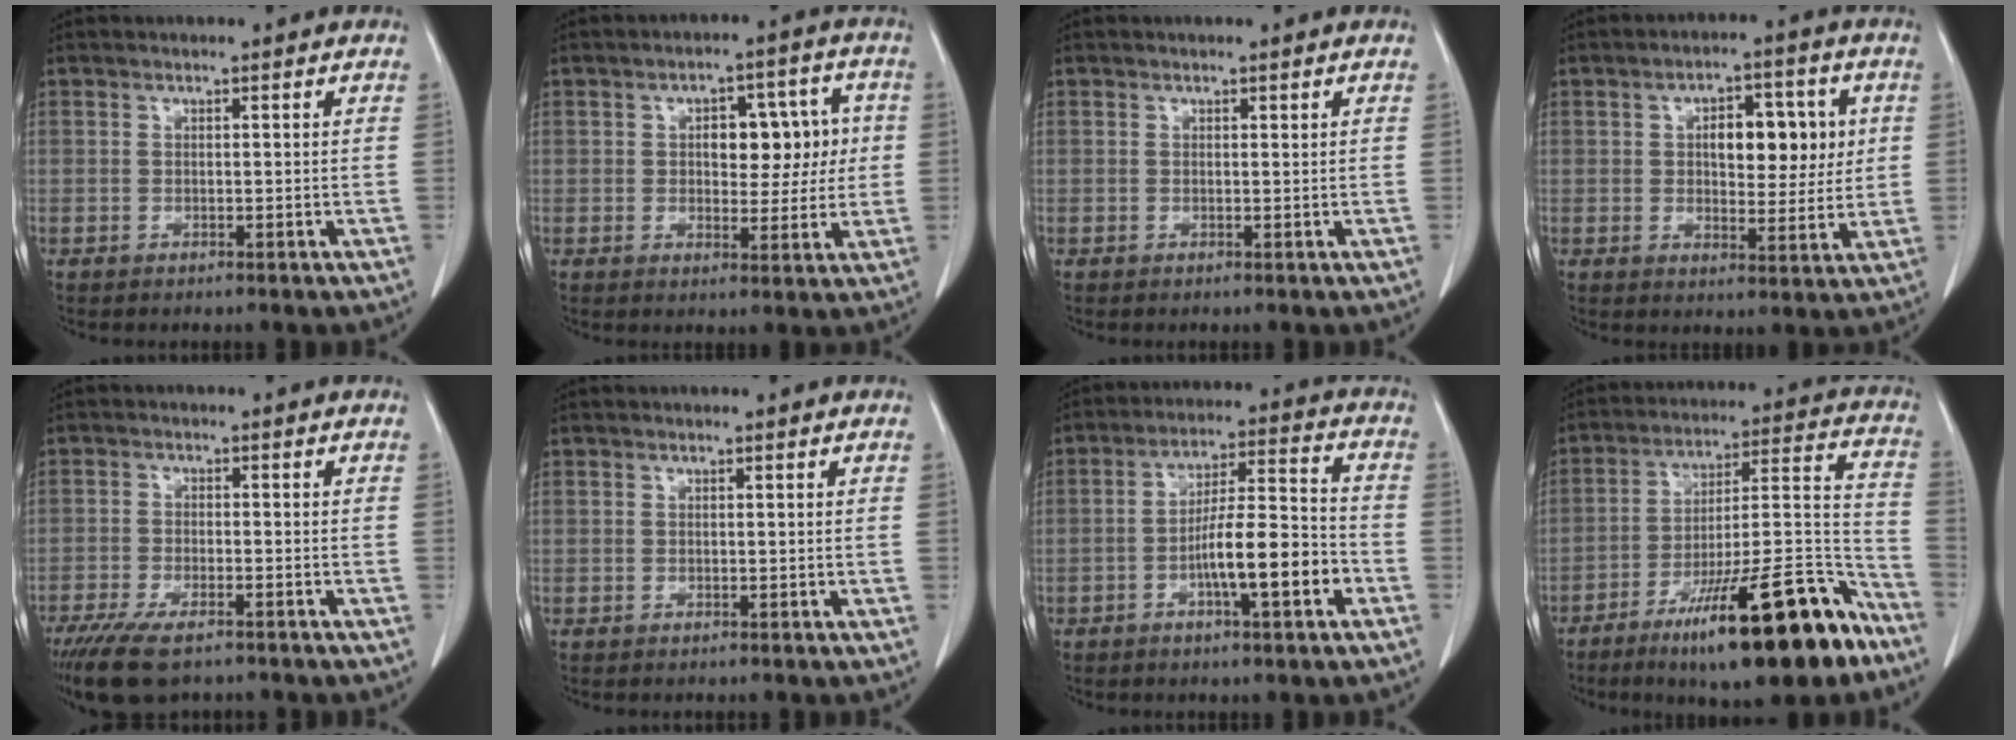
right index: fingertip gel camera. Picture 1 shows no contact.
{"total": 8.3, "force": [0.9, 4.3, 7.0], "torque": [-0.087, 0.027, 0.019]}
{"total": 0.0}
{"total": 9.2, "force": [1.9, 4.3, 7.9], "torque": [-0.109, 0.015, 0.031]}
{"total": 9.3, "force": [-6.9, 2.7, 5.7], "torque": [-0.096, -0.019, -0.110]}
{"total": 0.0}
{"total": 11.1, "force": [-4.0, 1.5, 10.3], "torque": [-0.172, 0.014, -0.066]}
{"total": 22.6, "force": [-14.3, 3.7, 17.1], "torque": [-0.221, 0.011, -0.227]}